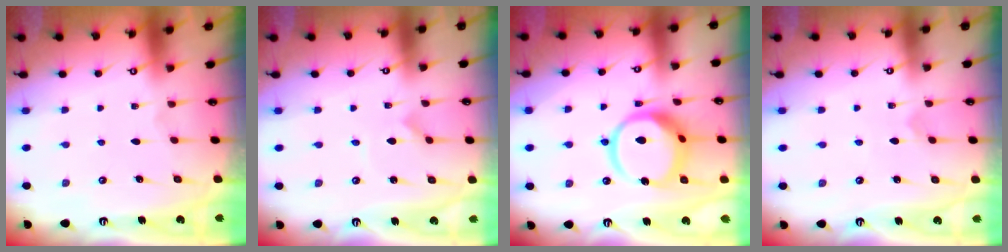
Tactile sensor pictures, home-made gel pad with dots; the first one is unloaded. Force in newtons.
{"total": 0.0}
{"total": 14.0, "press": 13.9, "slide": 1.3}
{"total": 2.3, "press": 2.3, "slide": 0.2}